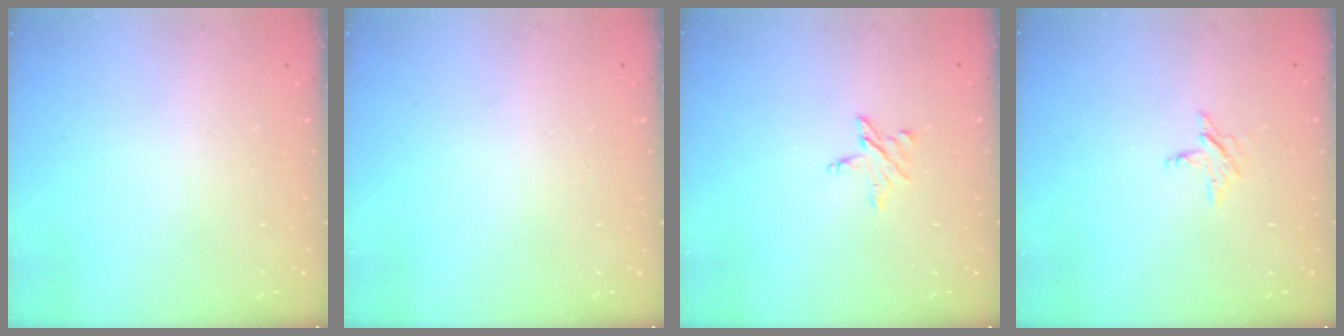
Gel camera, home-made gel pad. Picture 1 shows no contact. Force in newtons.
{"total": 0.0}
{"total": 4.2, "press": 4.2, "slide": 0.4}
{"total": 3.0, "press": 3.0, "slide": 0.3}